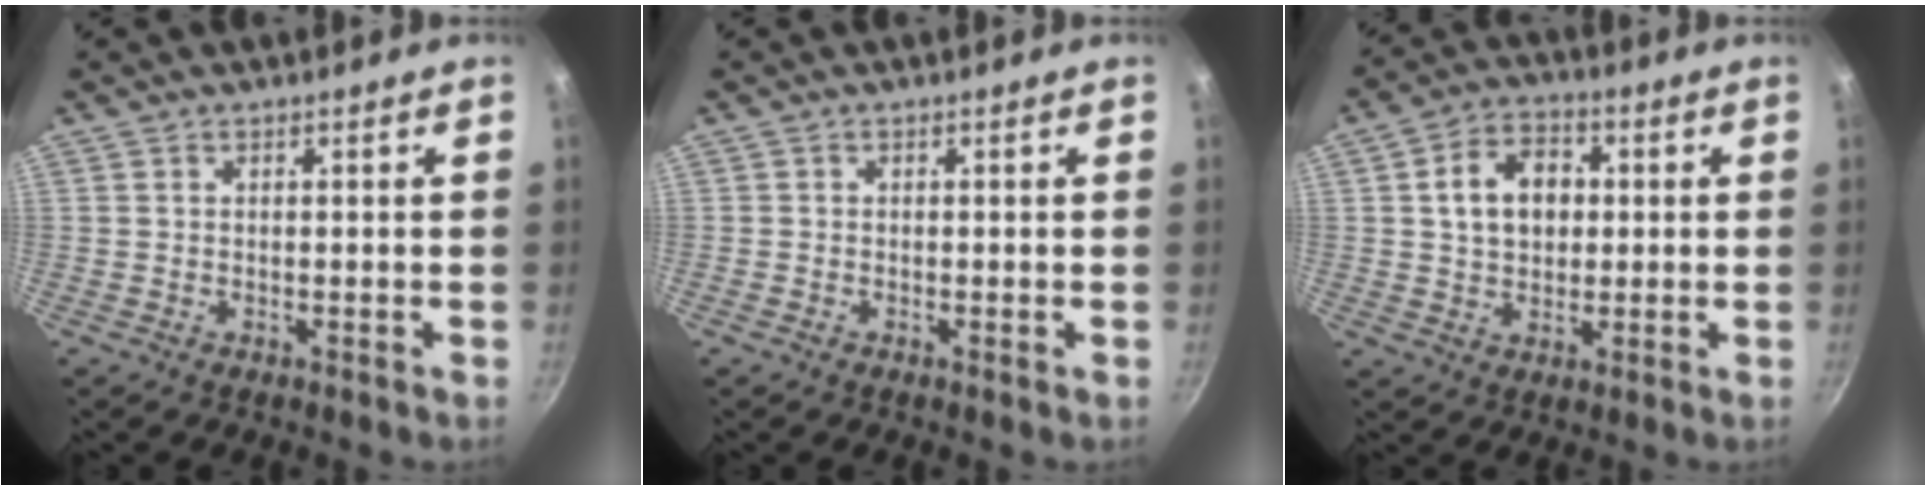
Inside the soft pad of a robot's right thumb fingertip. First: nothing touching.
{"total": 0.0}
{"total": 9.8, "force": [1.5, 7.3, 6.4], "torque": [-0.084, 0.013, 0.018]}